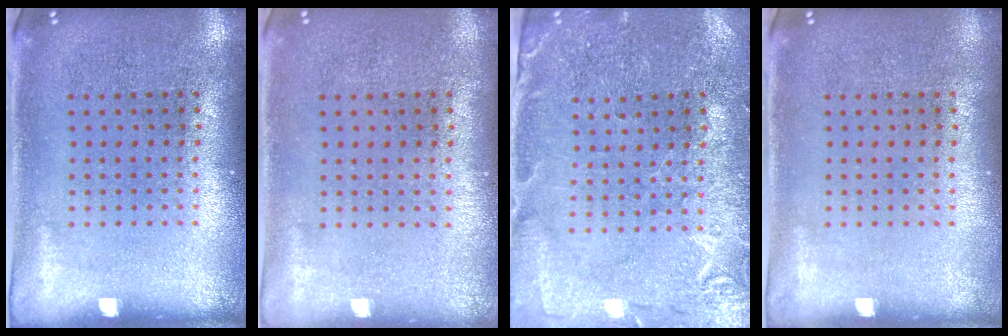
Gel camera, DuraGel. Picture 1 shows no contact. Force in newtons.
{"total": 0.0}
{"total": 0.5, "press": 0.5, "slide": 0.2}
{"total": 0.0}